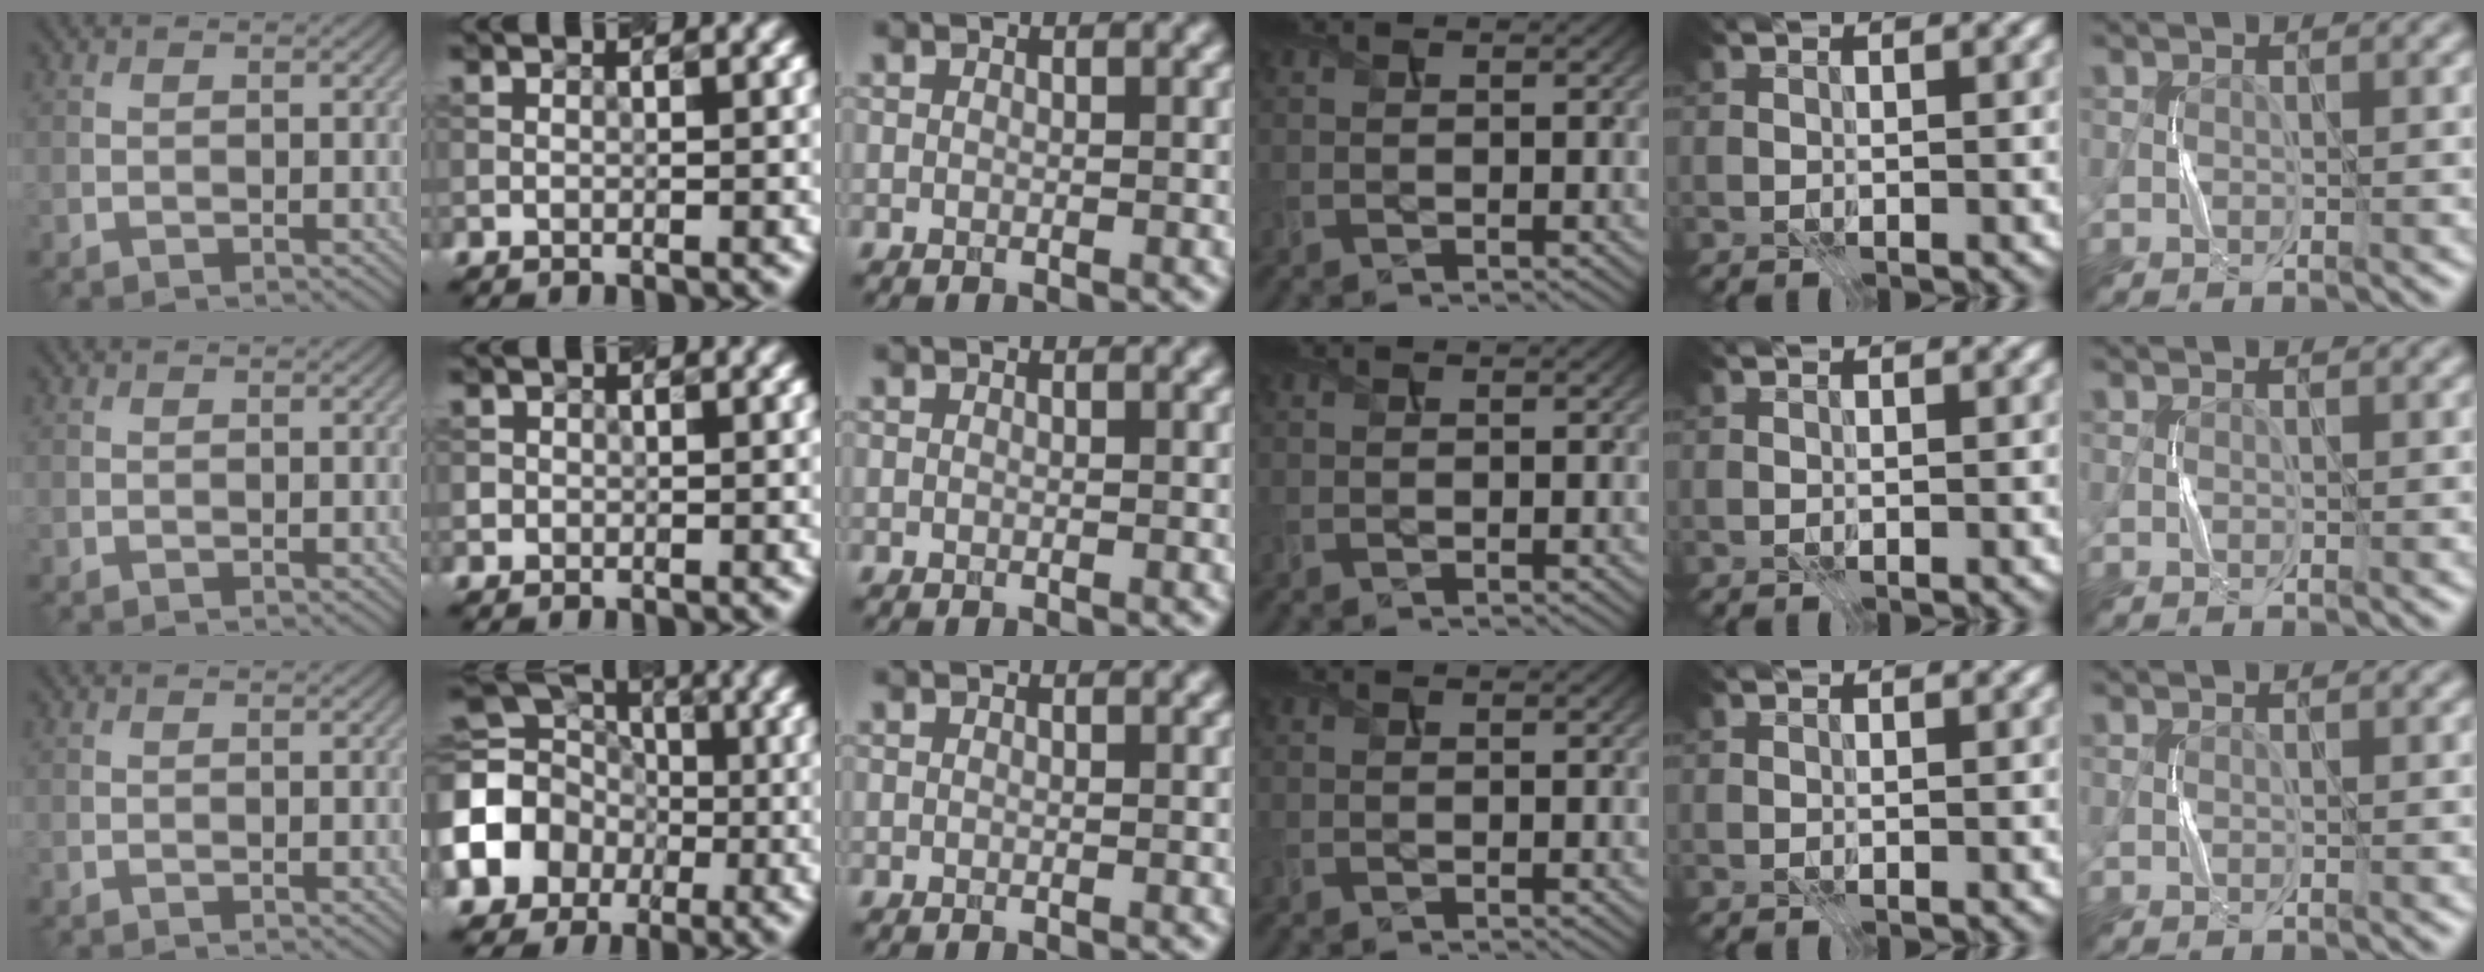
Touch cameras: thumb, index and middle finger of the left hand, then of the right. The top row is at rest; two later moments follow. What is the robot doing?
{"motion": "press", "object": "sticker"}